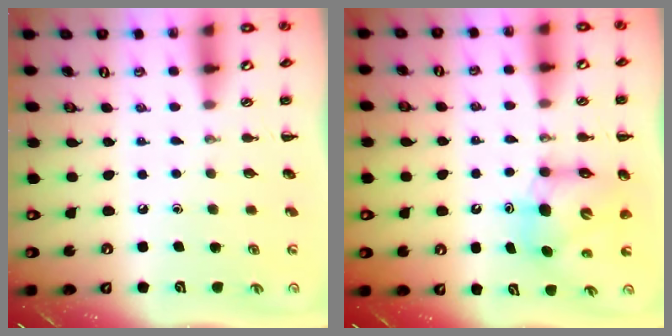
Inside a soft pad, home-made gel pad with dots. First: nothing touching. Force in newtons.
{"total": 7.9, "press": 7.6, "slide": 2.1}